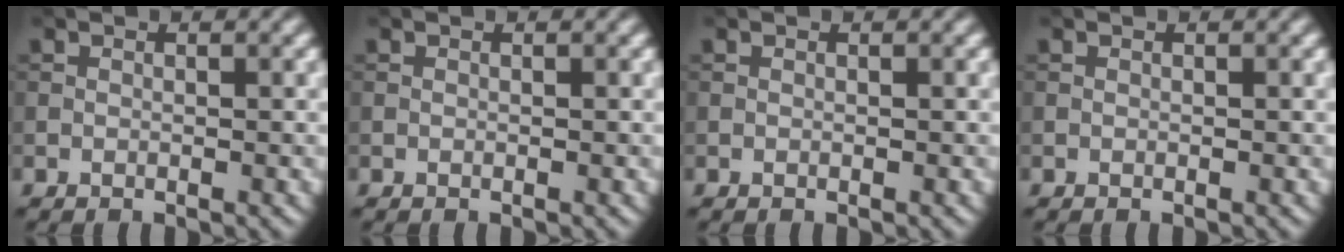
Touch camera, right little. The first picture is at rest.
{"total": 0.0}
{"total": 0.0}
{"total": 0.0}